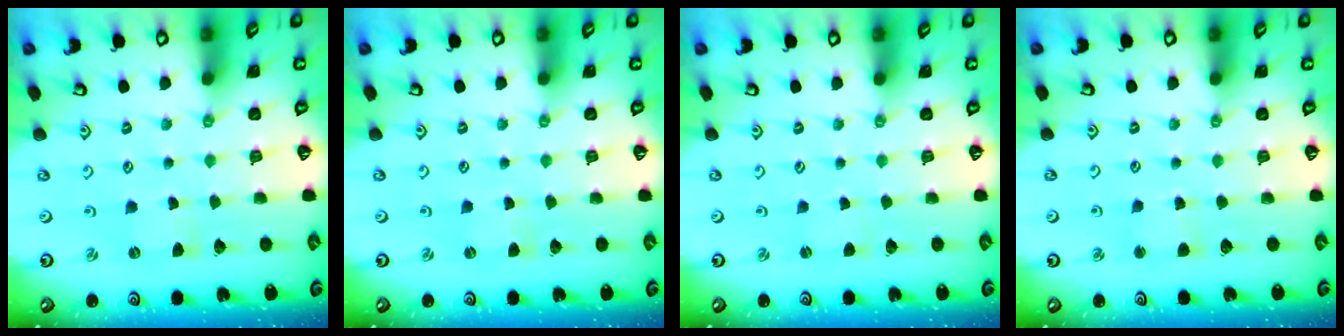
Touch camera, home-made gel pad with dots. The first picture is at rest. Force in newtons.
{"total": 1.2, "press": 1.2, "slide": 0.4}
{"total": 0.5, "press": 0.5, "slide": 0.1}
{"total": 2.6, "press": 2.6, "slide": 0.4}